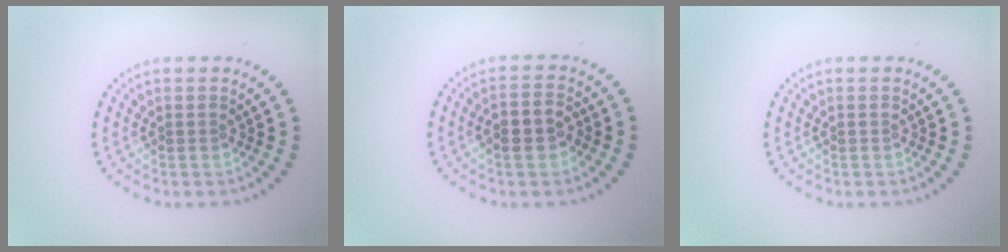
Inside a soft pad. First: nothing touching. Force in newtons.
{"total": 2.7, "press": 2.6, "slide": 0.7}
{"total": 0.0}